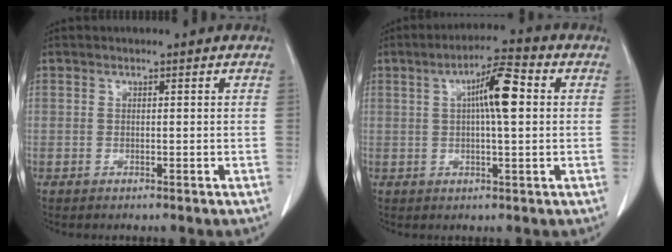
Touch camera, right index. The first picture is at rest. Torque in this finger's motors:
{"motor_torque": [0.85, 0.13, 0.22, 0.10]}